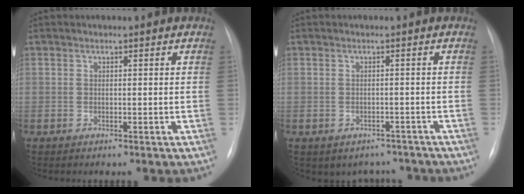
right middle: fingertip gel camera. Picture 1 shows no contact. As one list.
[{"total": 5.5, "force": [-4.4, 3.3, 0.2], "torque": [0.012, 0.019, -0.049]}]